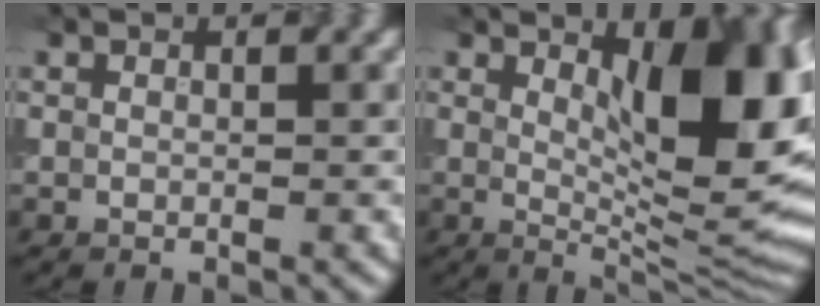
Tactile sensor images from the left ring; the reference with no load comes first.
{"total": 11.5, "force": [2.8, 4.3, 10.3], "torque": [-0.122, -0.004, 0.045]}